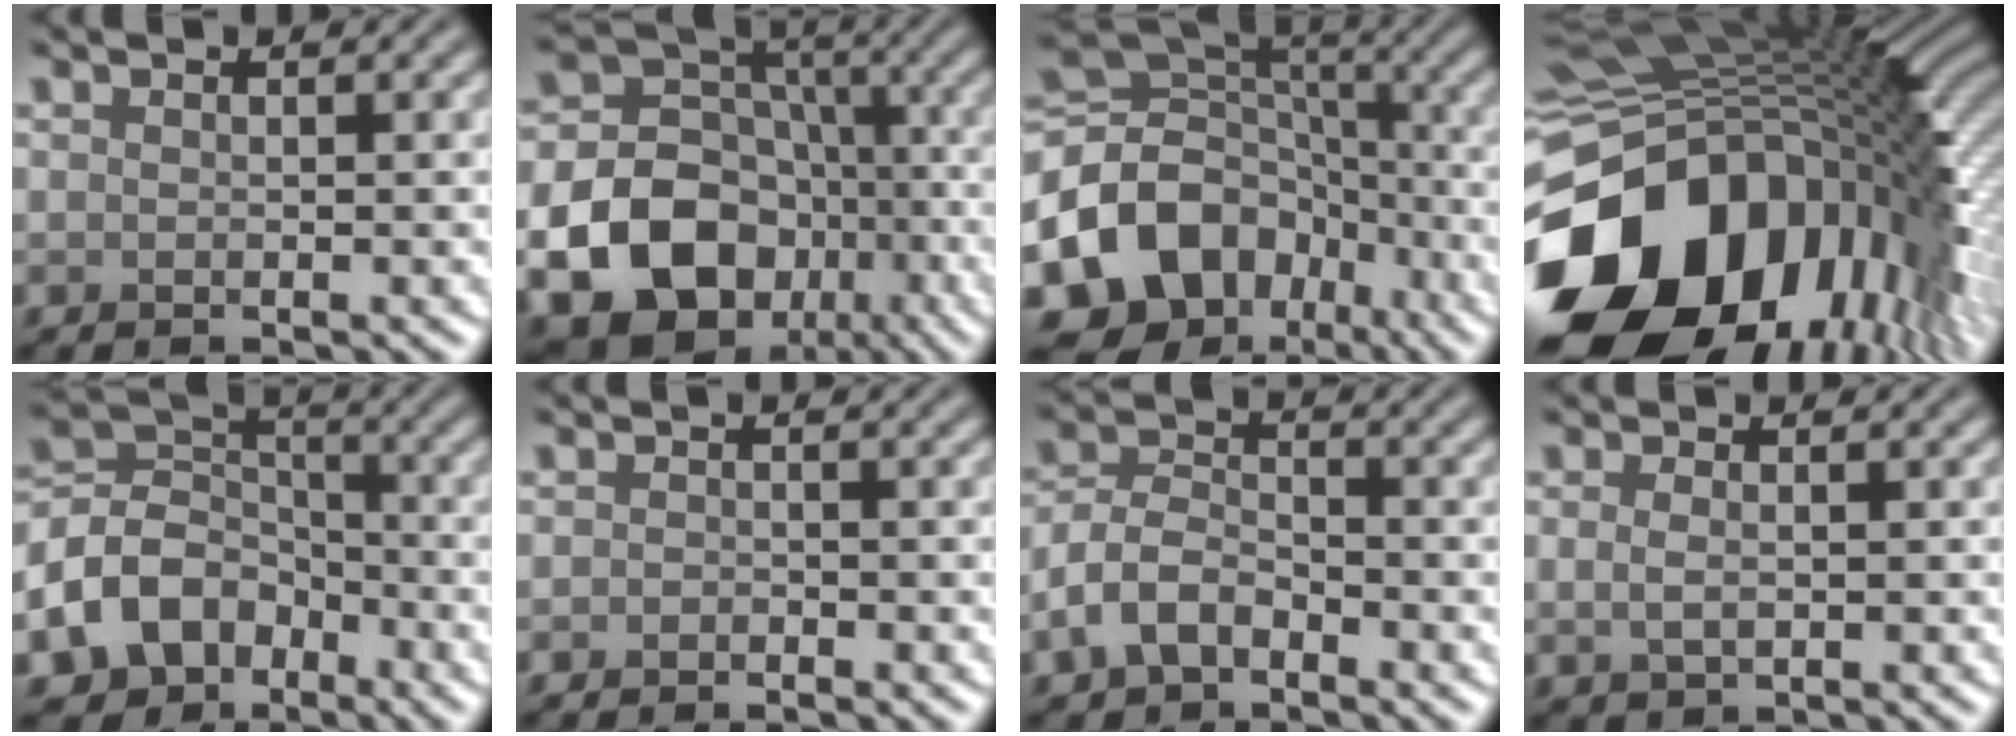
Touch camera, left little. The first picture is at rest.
{"total": 21.8, "force": [-8.9, 18.1, 8.1], "torque": [-0.174, -0.059, -0.162]}
{"total": 12.2, "force": [-5.4, 9.5, 5.5], "torque": [-0.128, 0.005, -0.099]}
{"total": 18.4, "force": [-7.4, 11.8, 12.1], "torque": [-0.252, -0.024, -0.122]}
{"total": 8.6, "force": [-4.7, 6.4, 3.3], "torque": [-0.062, 0.008, -0.099]}
{"total": 0.6, "force": [-0.6, 0.3, 0.1], "torque": [0.001, 0.000, -0.011]}
{"total": 3.8, "force": [-2.2, 2.2, 2.2], "torque": [-0.046, 0.008, -0.053]}
{"total": 1.6, "force": [0.0, 1.0, 1.3], "torque": [-0.028, -0.002, 0.003]}